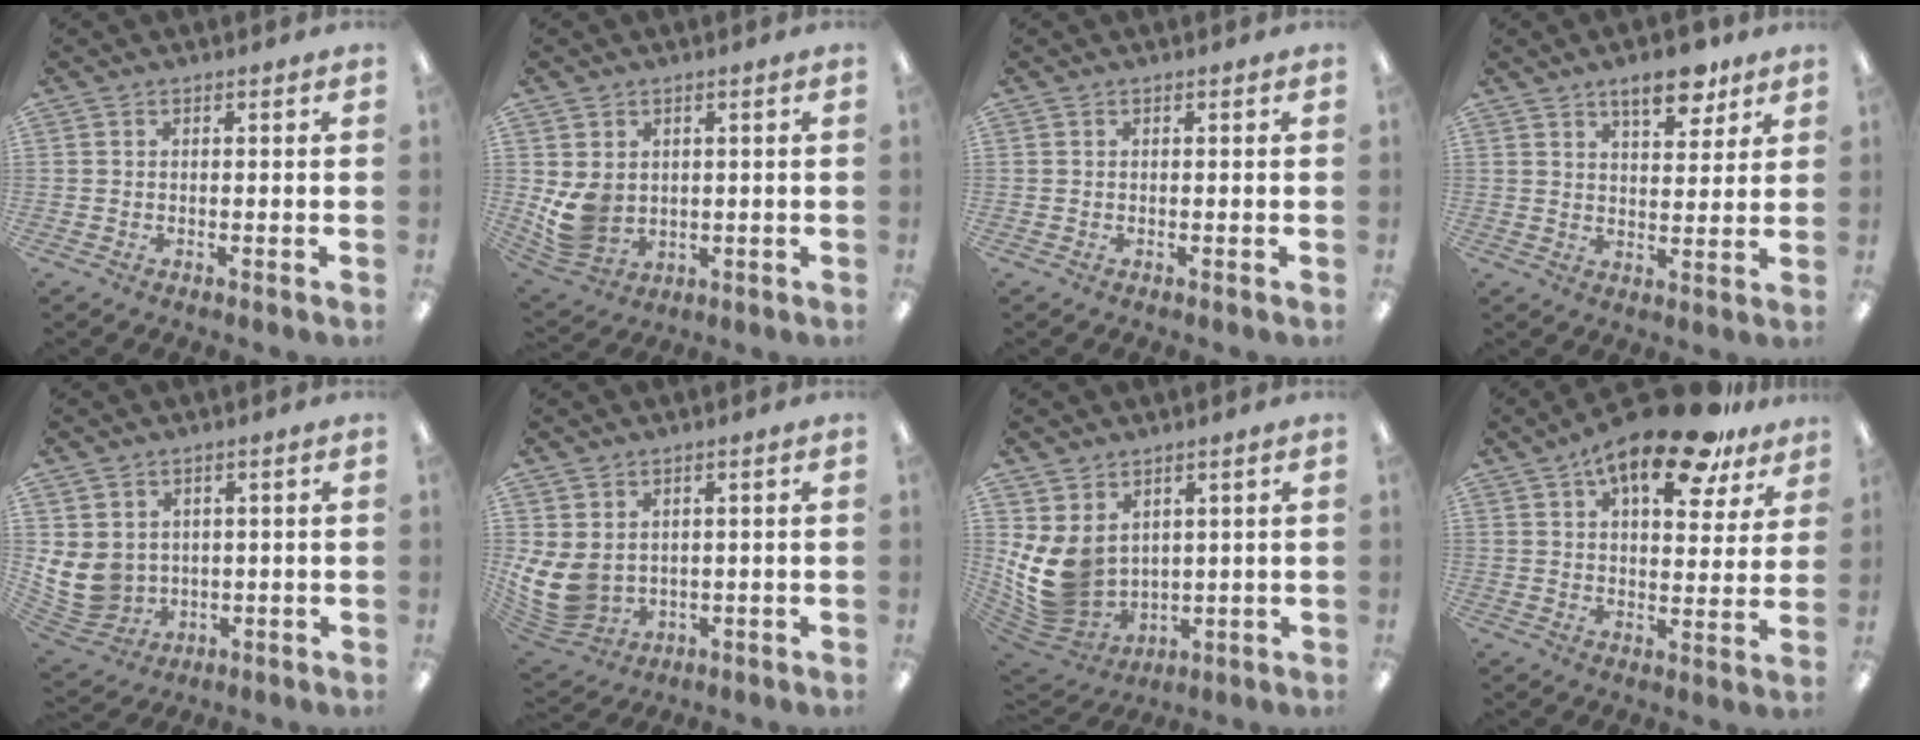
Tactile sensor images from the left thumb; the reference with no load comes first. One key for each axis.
{"total": 7.7, "fx": 1.2, "fy": 6.5, "fz": 4.0, "tx": -0.089, "ty": -0.003, "tz": 0.026}
{"total": 0.0}
{"total": 9.5, "fx": 6.4, "fy": 4.1, "fz": 5.7, "tx": -0.062, "ty": -0.035, "tz": 0.104}
{"total": 8.7, "fx": 1.3, "fy": 7.8, "fz": 3.6, "tx": -0.112, "ty": -0.011, "tz": 0.031}
{"total": 9.0, "fx": 1.7, "fy": 6.9, "fz": 5.5, "tx": -0.142, "ty": -0.013, "tz": 0.039}
{"total": 11.7, "fx": 2.8, "fy": 9.4, "fz": 6.4, "tx": -0.175, "ty": -0.031, "tz": 0.060}
{"total": 17.3, "fx": 11.3, "fy": 6.3, "fz": 11.5, "tx": -0.167, "ty": -0.056, "tz": 0.181}